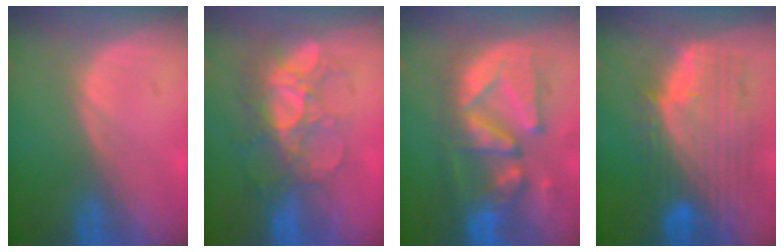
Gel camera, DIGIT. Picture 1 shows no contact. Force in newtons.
{"total": 8.3, "press": 7.7, "slide": 3.1}
{"total": 12.7, "press": 11.2, "slide": 6.1}
{"total": 11.7, "press": 10.0, "slide": 6.1}